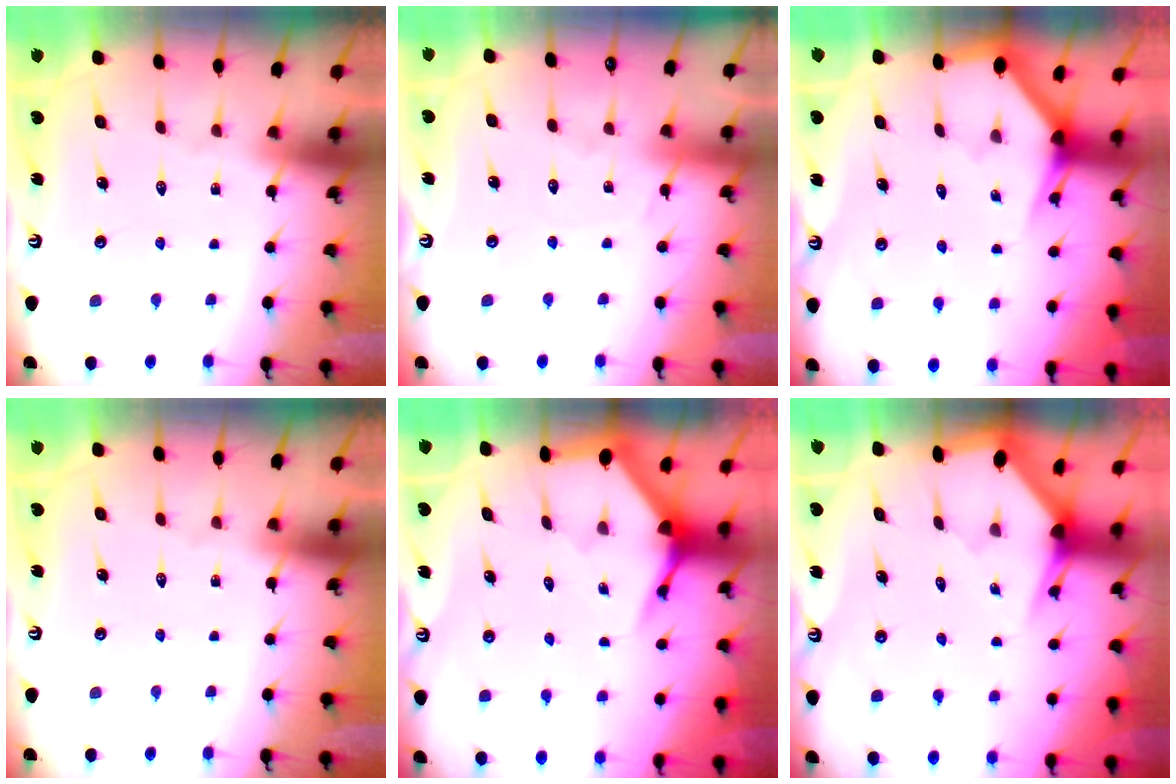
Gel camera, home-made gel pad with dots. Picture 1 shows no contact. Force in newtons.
{"total": 3.6, "press": 3.5, "slide": 0.5}
{"total": 3.1, "press": 3.1, "slide": 0.1}
{"total": 0.0}
{"total": 3.8, "press": 3.8, "slide": 0.5}
{"total": 3.0, "press": 3.0, "slide": 0.1}